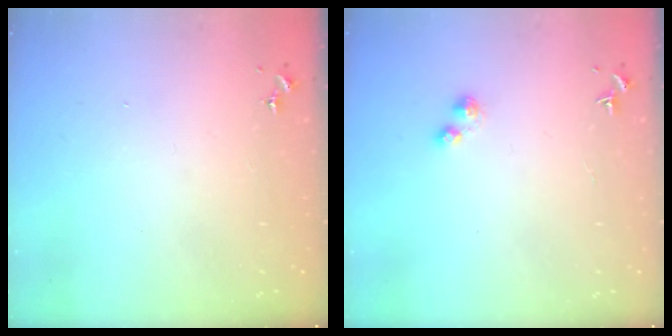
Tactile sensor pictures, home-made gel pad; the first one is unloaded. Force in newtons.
{"total": 2.1, "press": 2.1, "slide": 0.4}